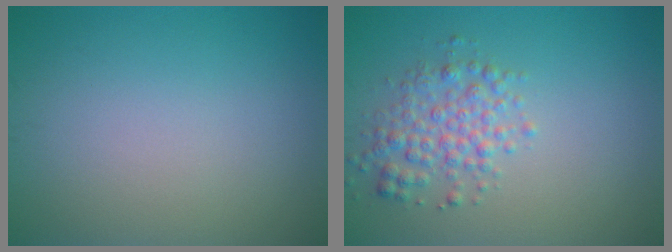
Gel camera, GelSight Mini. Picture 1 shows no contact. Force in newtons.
{"total": 3.1, "press": 3.1, "slide": 0.0}